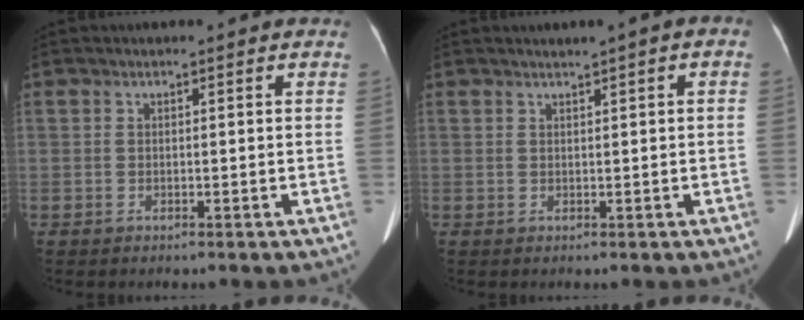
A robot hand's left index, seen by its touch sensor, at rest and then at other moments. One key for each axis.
{"total": 1.5, "fx": 0.6, "fy": 0.2, "fz": 1.4, "tx": -0.021, "ty": 0.010, "tz": 0.011}